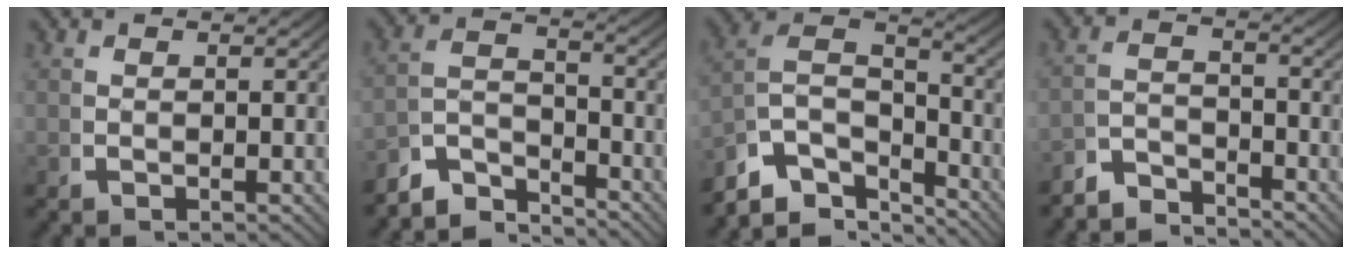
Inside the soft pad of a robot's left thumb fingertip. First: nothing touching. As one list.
[{"total": 5.7, "force": [-3.7, 3.2, 2.9], "torque": [-0.053, -0.023, -0.066]}, {"total": 11.0, "force": [-2.3, 7.8, 7.3], "torque": [-0.164, -0.040, -0.035]}, {"total": 3.8, "force": [-3.6, 1.1, 0.8], "torque": [-0.007, -0.013, -0.072]}]